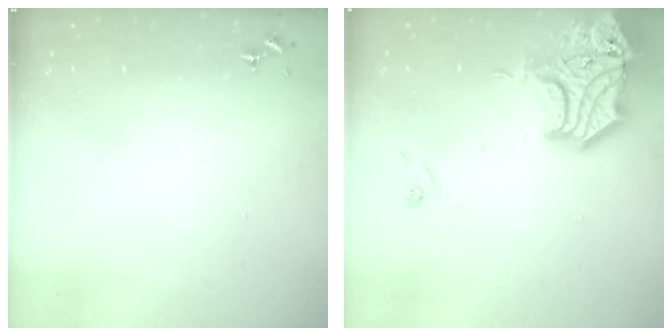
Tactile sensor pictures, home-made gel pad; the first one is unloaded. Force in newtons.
{"total": 21.9, "press": 21.7, "slide": 2.9}